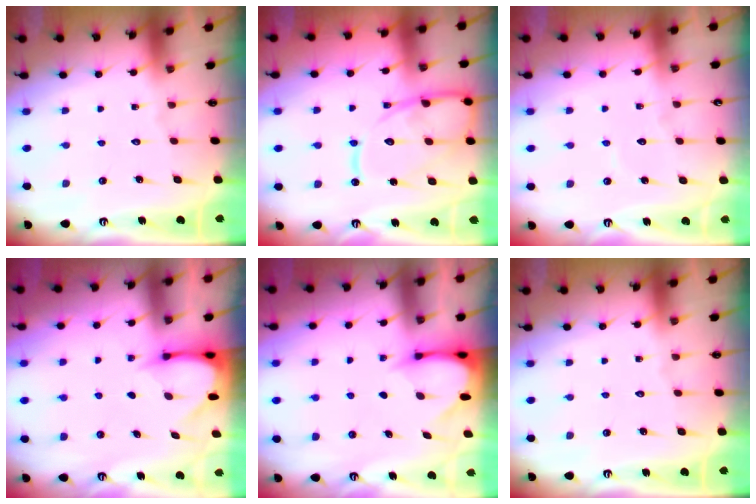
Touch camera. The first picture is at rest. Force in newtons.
{"total": 17.0, "press": 16.9, "slide": 1.7}
{"total": 3.7, "press": 3.7, "slide": 0.2}
{"total": 3.7, "press": 3.7, "slide": 0.3}
{"total": 3.3, "press": 3.3, "slide": 0.3}
{"total": 0.0}